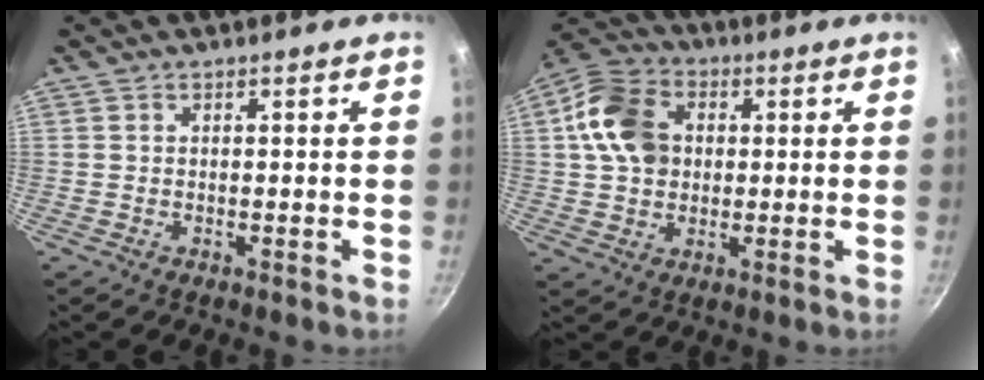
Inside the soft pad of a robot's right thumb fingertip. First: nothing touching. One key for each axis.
{"total": 12.4, "fx": 1.9, "fy": 9.6, "fz": 7.7, "tx": -0.120, "ty": 0.009, "tz": 0.020}